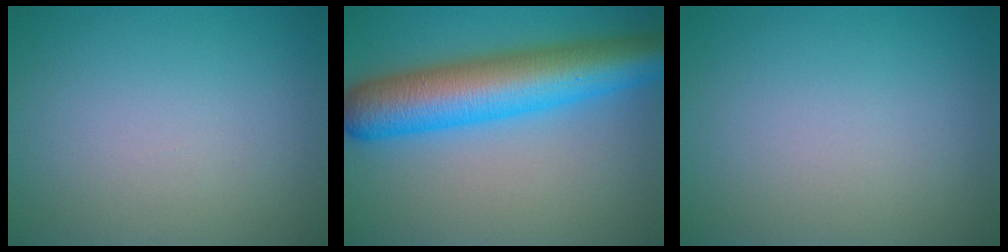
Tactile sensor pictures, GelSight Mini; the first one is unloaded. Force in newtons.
{"total": 10.4, "press": 10.4, "slide": 0.2}
{"total": 0.0}